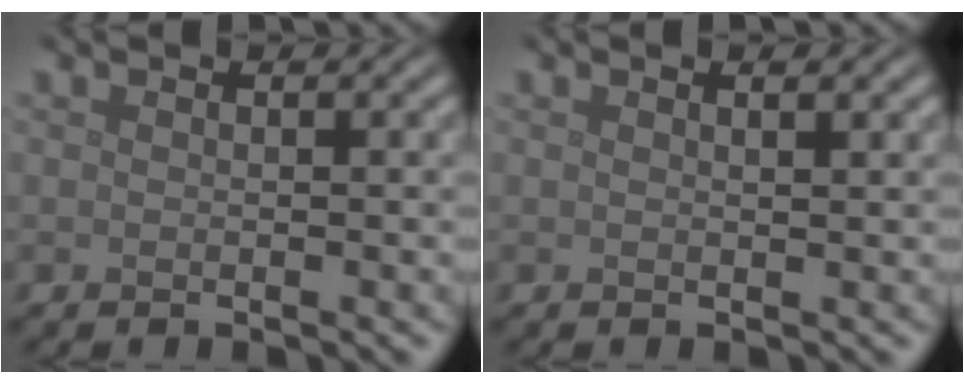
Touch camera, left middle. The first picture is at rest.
{"total": 1.0, "force": [0.7, 0.3, 0.7], "torque": [-0.008, 0.004, 0.008]}